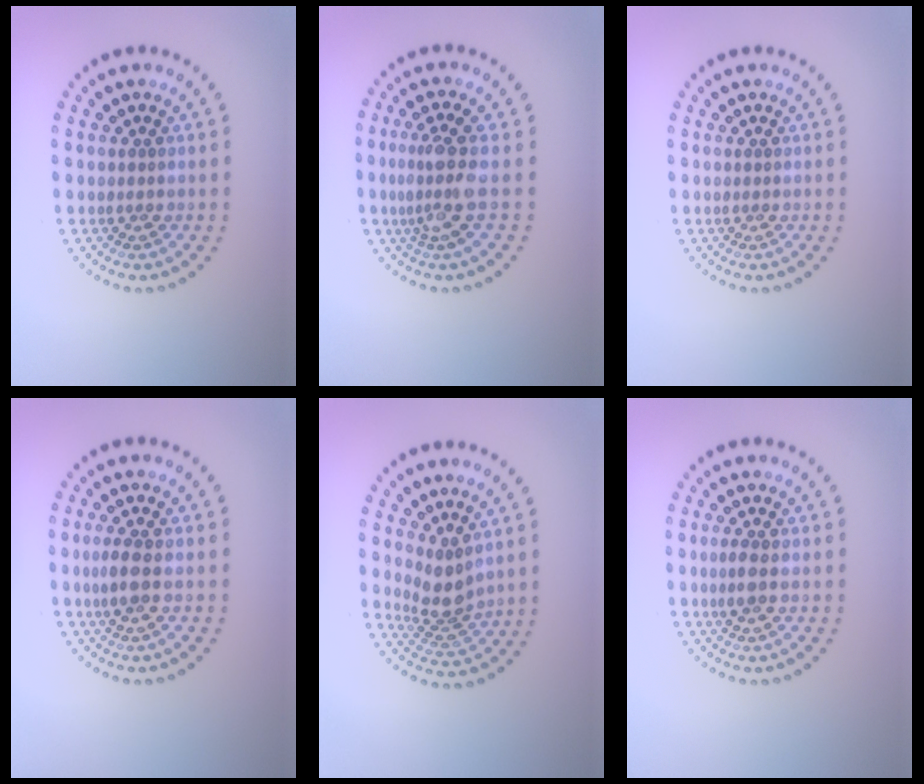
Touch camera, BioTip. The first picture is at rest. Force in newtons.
{"total": 3.3, "press": 2.5, "slide": 2.1}
{"total": 0.0}
{"total": 1.5, "press": 1.5, "slide": 0.5}
{"total": 2.9, "press": 2.2, "slide": 1.8}
{"total": 1.1, "press": 1.1, "slide": 0.4}